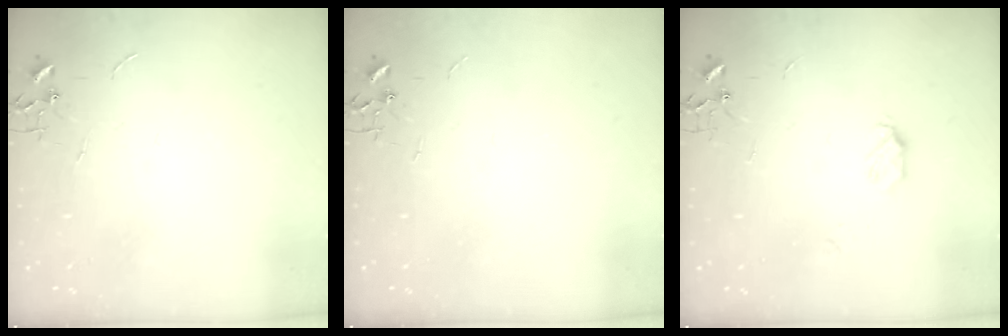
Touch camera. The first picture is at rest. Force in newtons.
{"total": 0.0}
{"total": 4.8, "press": 4.8, "slide": 0.4}